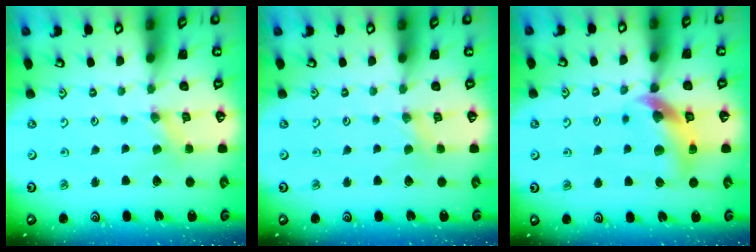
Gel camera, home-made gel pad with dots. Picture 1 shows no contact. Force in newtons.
{"total": 1.5, "press": 1.4, "slide": 0.2}
{"total": 11.7, "press": 11.6, "slide": 1.8}